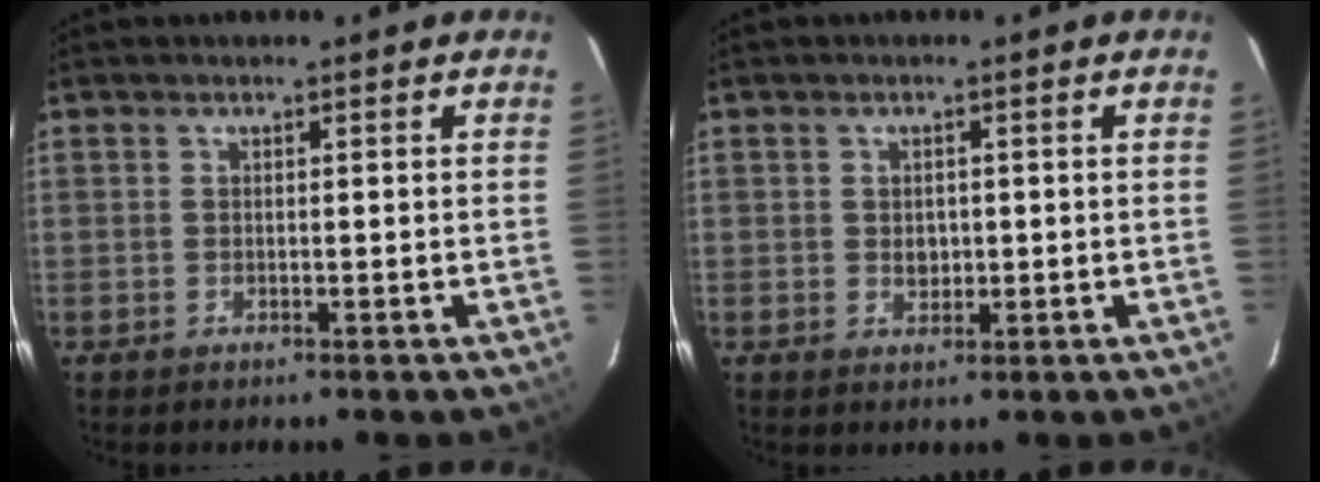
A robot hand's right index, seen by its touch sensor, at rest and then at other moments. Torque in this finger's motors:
{"motor_torque": [0.54, 0.30, 0.04, 0.00]}